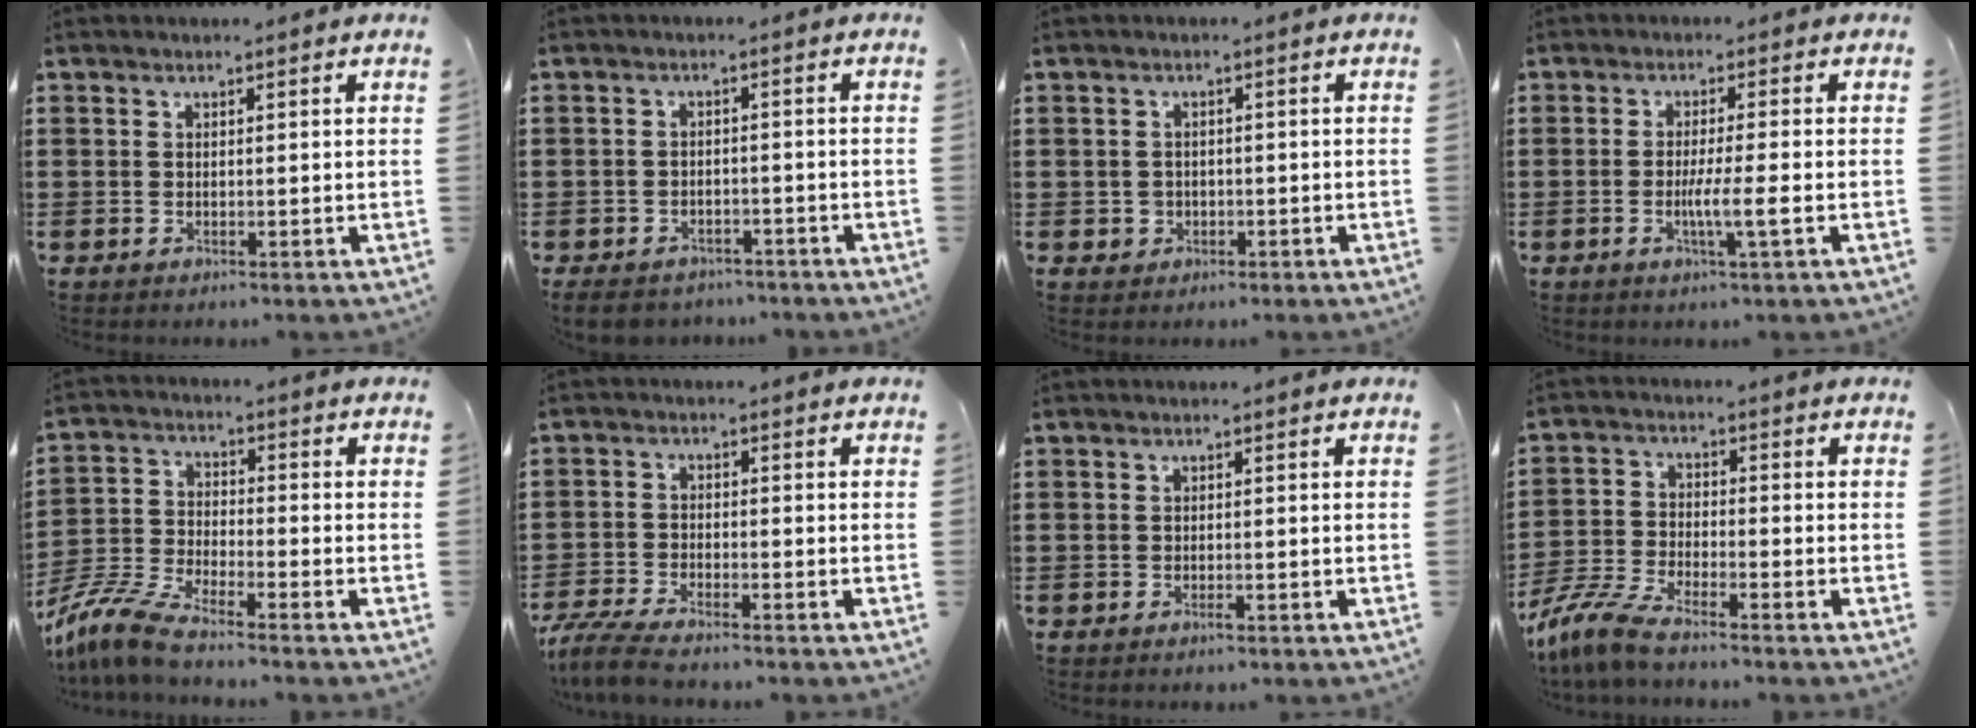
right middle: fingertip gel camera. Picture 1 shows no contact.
{"total": 3.1, "force": [-2.9, 0.9, 0.4], "torque": [-0.017, 0.001, -0.065]}
{"total": 1.5, "force": [-0.4, 1.4, 0.3], "torque": [-0.010, 0.005, -0.012]}
{"total": 4.3, "force": [-1.2, -0.1, 4.2], "torque": [-0.072, -0.007, -0.024]}
{"total": 7.5, "force": [-6.7, 0.7, 3.3], "torque": [-0.094, -0.007, -0.139]}
{"total": 4.5, "force": [-4.1, 0.2, 1.8], "torque": [-0.057, -0.014, -0.086]}
{"total": 0.7, "force": [-0.4, 0.1, 0.6], "torque": [-0.012, -0.004, -0.007]}
{"total": 6.1, "force": [-5.4, 0.5, 2.8], "torque": [-0.086, -0.015, -0.113]}